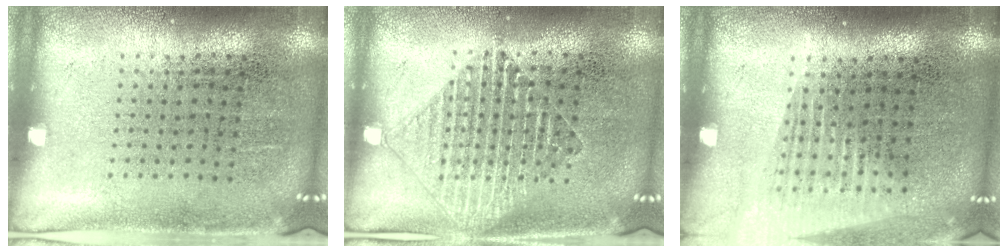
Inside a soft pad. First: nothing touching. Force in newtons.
{"total": 1.3, "press": 1.3, "slide": 0.2}
{"total": 1.4, "press": 1.2, "slide": 0.7}